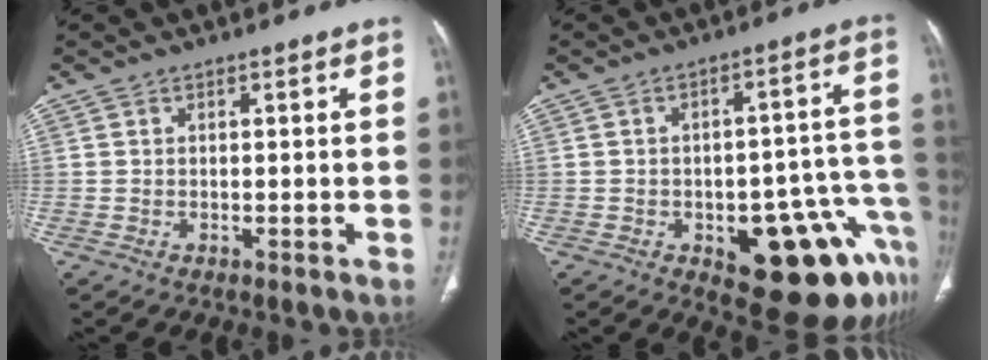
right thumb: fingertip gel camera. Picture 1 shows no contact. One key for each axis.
{"total": 18.7, "fx": -8.4, "fy": 8.1, "fz": 14.6, "tx": -0.113, "ty": 0.063, "tz": -0.092}